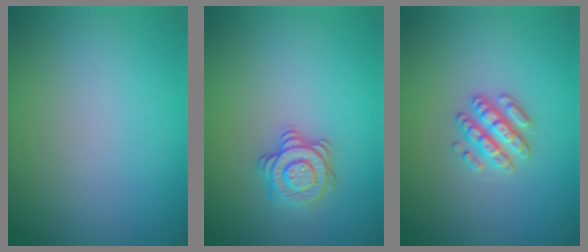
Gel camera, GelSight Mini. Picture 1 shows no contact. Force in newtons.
{"total": 2.8, "press": 2.7, "slide": 0.7}
{"total": 2.8, "press": 2.6, "slide": 0.9}